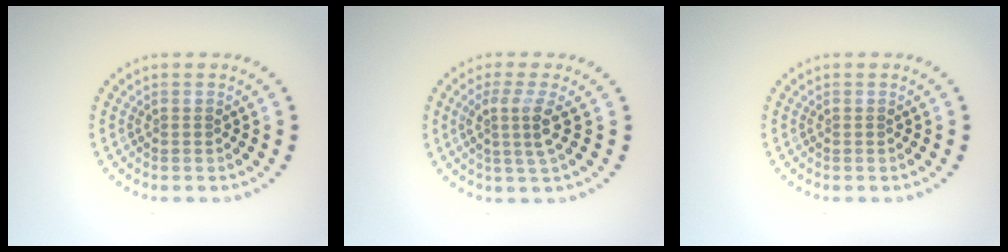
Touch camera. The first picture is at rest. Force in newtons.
{"total": 2.9, "press": 2.1, "slide": 2.0}
{"total": 0.0}